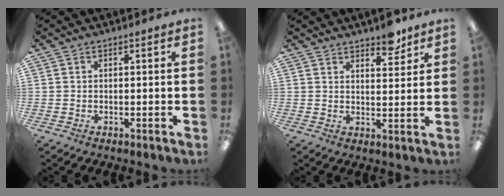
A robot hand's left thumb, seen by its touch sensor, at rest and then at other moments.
{"total": 5.7, "force": [4.8, 2.0, 2.4], "torque": [-0.016, -0.034, 0.081]}